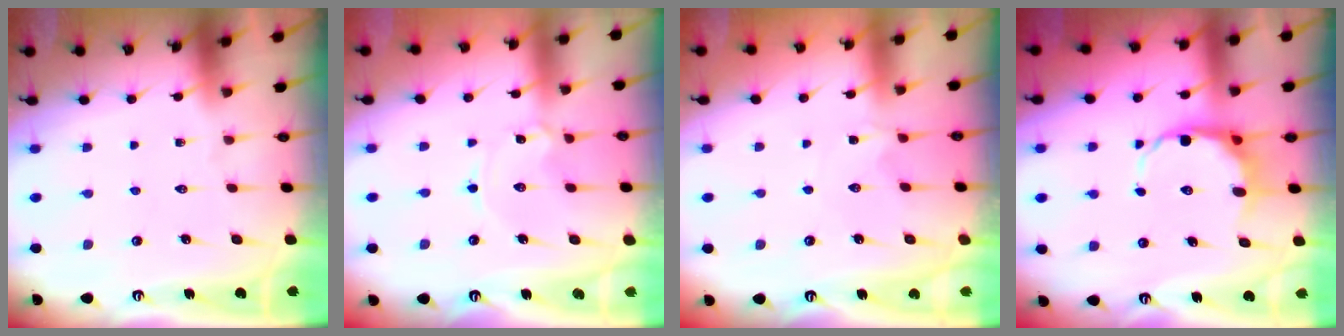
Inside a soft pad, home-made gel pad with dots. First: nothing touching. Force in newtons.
{"total": 1.2, "press": 1.1, "slide": 0.1}
{"total": 0.0}
{"total": 7.1, "press": 6.7, "slide": 2.2}